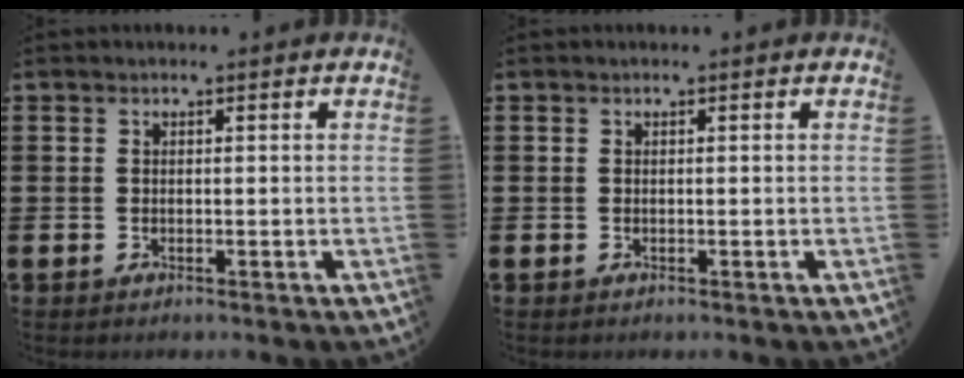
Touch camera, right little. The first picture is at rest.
{"total": 0.0}